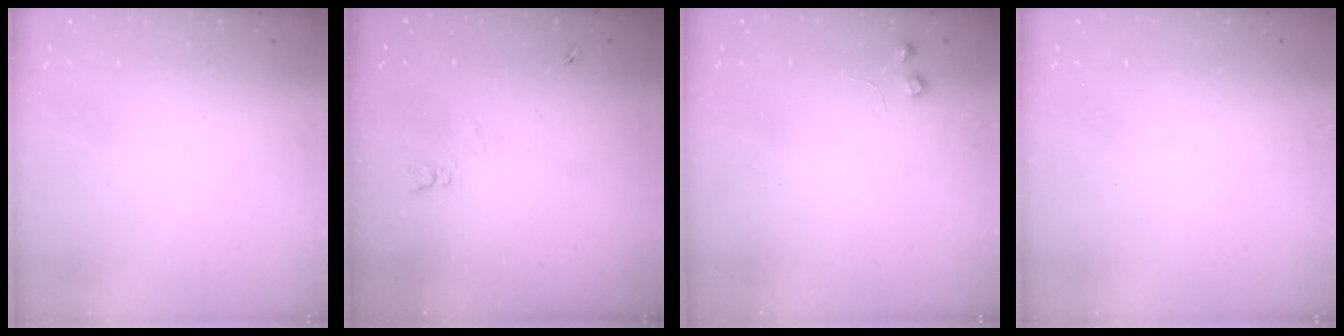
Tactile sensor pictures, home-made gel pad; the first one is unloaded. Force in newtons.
{"total": 3.9, "press": 3.8, "slide": 0.7}
{"total": 4.6, "press": 4.6, "slide": 0.7}
{"total": 0.0}